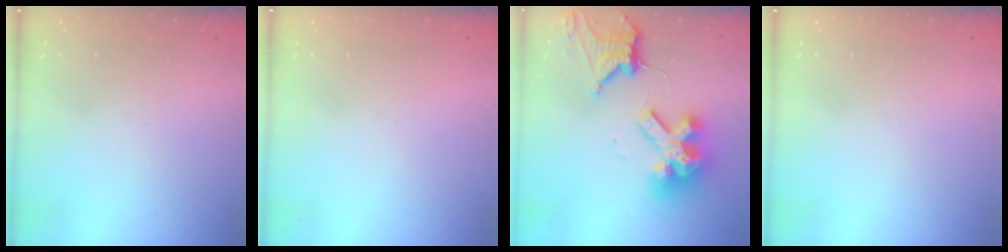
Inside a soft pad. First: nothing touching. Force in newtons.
{"total": 0.0}
{"total": 16.6, "press": 16.5, "slide": 1.4}
{"total": 0.0}